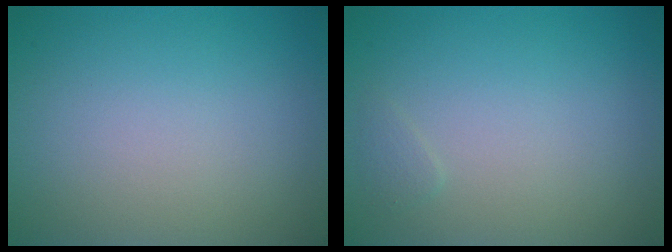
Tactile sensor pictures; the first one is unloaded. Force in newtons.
{"total": 0.6, "press": 0.6, "slide": 0.0}